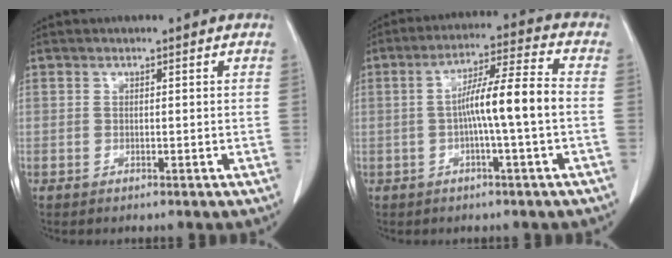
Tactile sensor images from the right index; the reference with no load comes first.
{"total": 9.0, "force": [-1.1, -0.4, 8.9], "torque": [-0.154, 0.019, -0.022]}